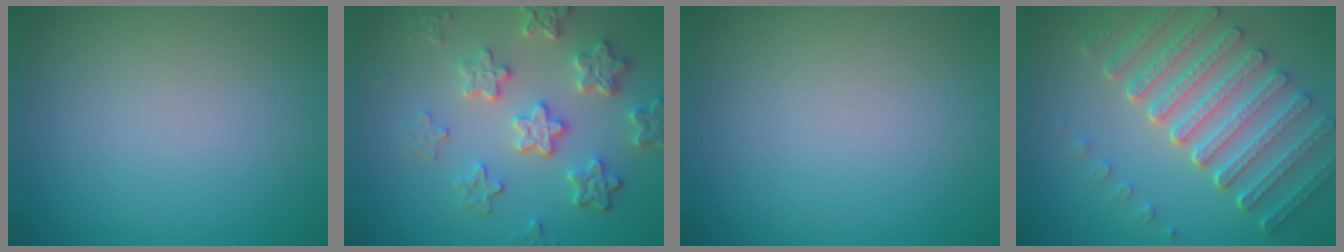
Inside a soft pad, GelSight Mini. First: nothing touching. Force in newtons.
{"total": 5.7, "press": 4.3, "slide": 3.7}
{"total": 0.0}
{"total": 7.1, "press": 5.3, "slide": 4.7}